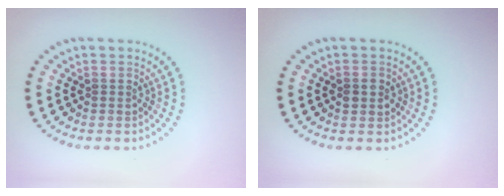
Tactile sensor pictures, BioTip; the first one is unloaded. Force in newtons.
{"total": 1.4, "press": 1.3, "slide": 0.1}